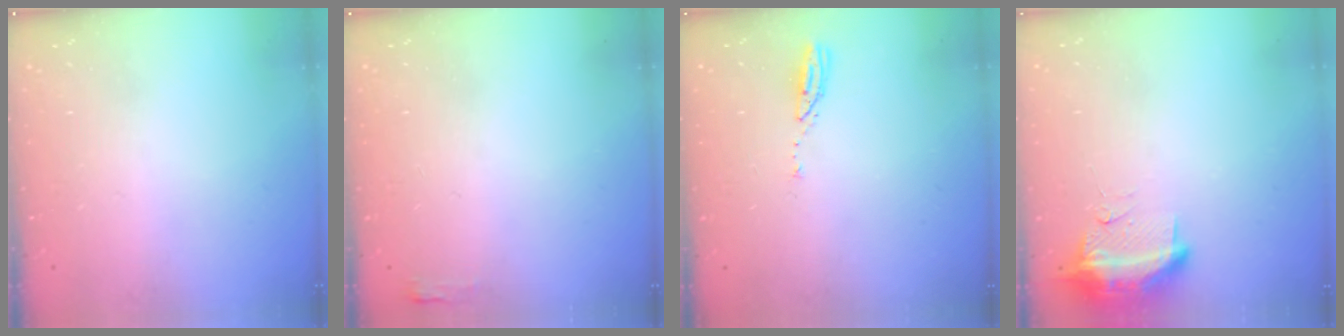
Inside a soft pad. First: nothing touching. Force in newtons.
{"total": 2.7, "press": 2.6, "slide": 0.8}
{"total": 3.7, "press": 3.7, "slide": 0.3}
{"total": 11.3, "press": 10.3, "slide": 4.7}